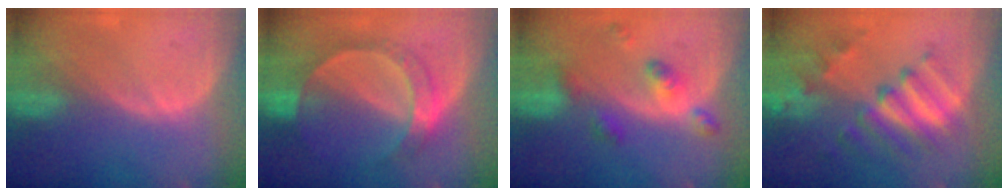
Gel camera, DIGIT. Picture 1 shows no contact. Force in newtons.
{"total": 7.2, "press": 6.4, "slide": 3.3}
{"total": 5.9, "press": 5.1, "slide": 2.9}
{"total": 9.6, "press": 8.2, "slide": 4.9}